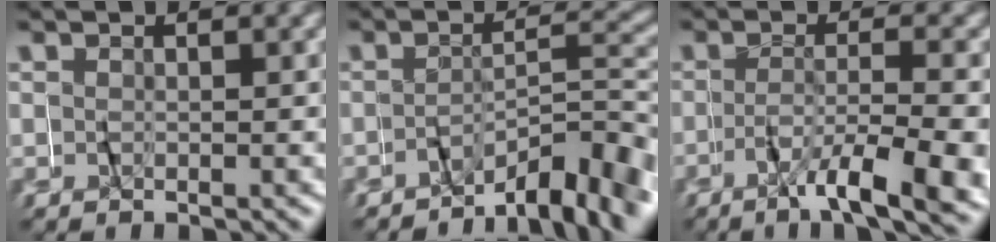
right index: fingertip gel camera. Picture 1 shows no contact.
{"total": 6.6, "force": [-5.6, 0.6, 3.4], "torque": [-0.054, -0.006, -0.086]}
{"total": 8.2, "force": [-5.3, 1.3, 6.2], "torque": [-0.093, -0.019, -0.080]}